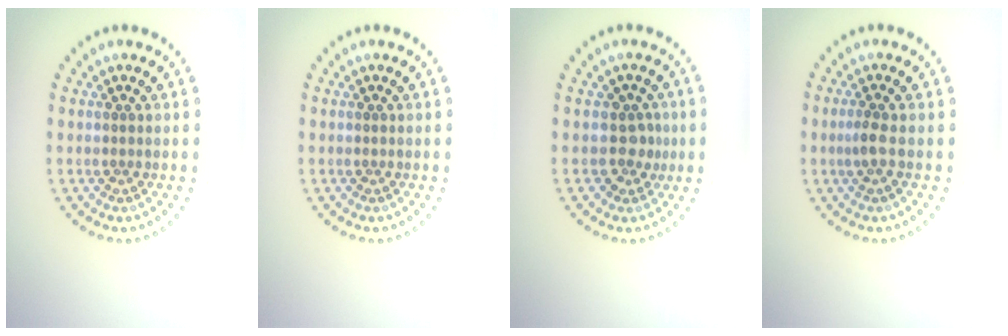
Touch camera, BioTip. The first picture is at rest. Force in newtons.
{"total": 0.0}
{"total": 1.8, "press": 1.3, "slide": 1.3}
{"total": 1.3, "press": 1.0, "slide": 0.9}